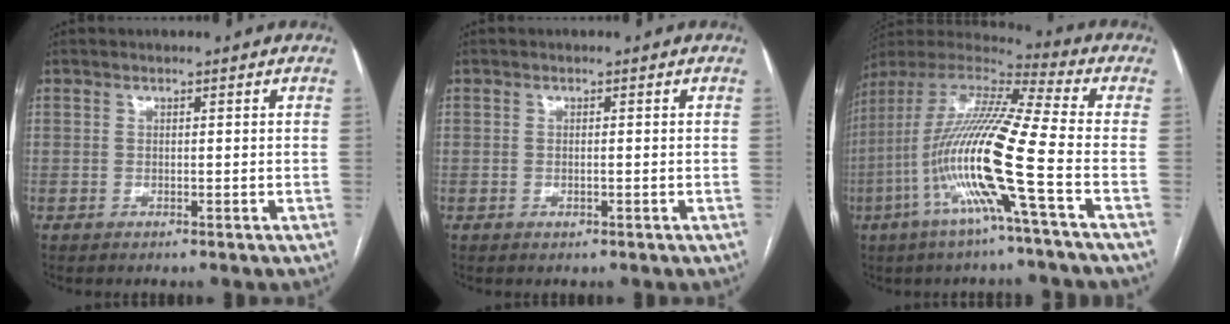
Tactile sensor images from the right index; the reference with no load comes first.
{"total": 0.8, "force": [-0.2, 0.3, 0.7], "torque": [-0.014, -0.002, -0.001]}
{"total": 18.3, "force": [-5.4, -0.7, 17.5], "torque": [-0.348, -0.008, -0.117]}